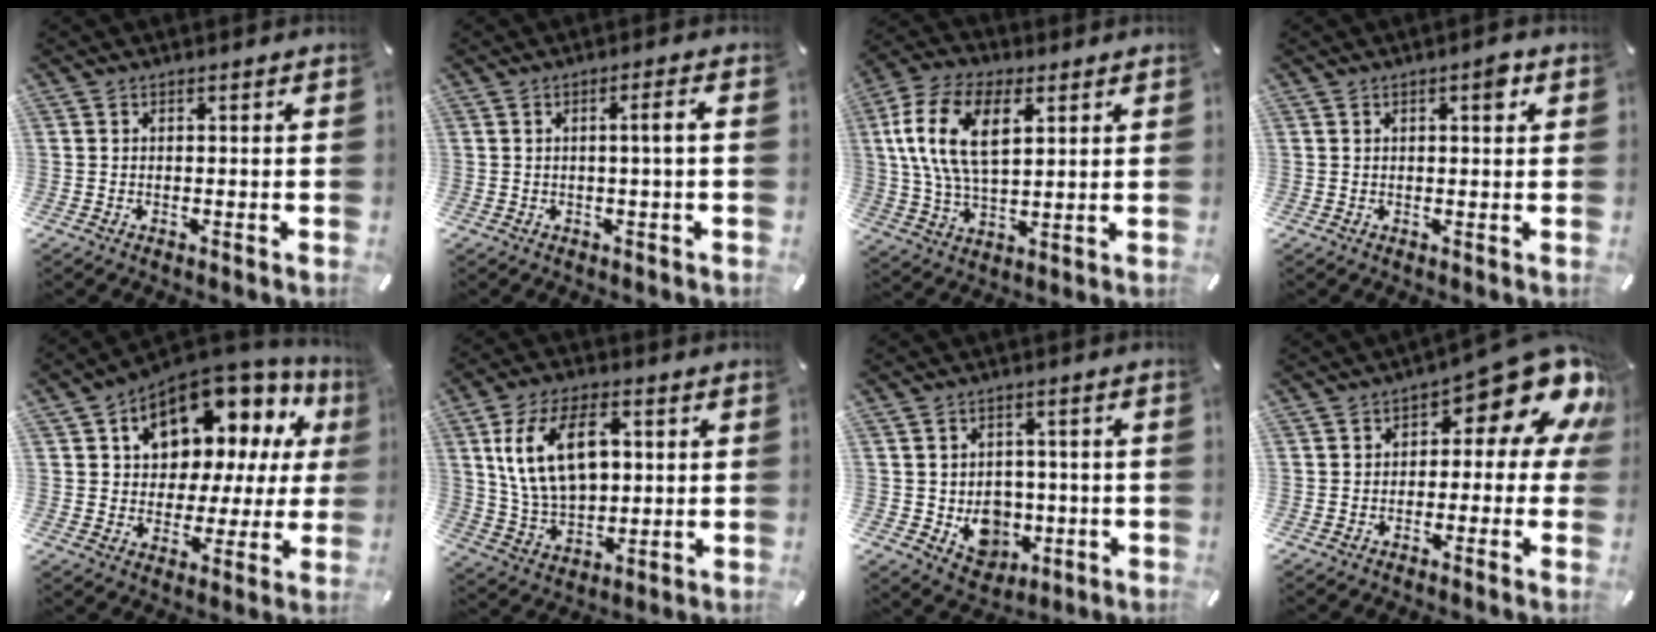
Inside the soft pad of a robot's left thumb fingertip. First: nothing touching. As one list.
[{"total": 3.9, "force": [0.2, 0.1, 3.9], "torque": [-0.071, -0.001, 0.000]}, {"total": 14.8, "force": [4.8, 8.2, 11.3], "torque": [-0.269, 0.003, 0.082]}, {"total": 3.2, "force": [1.3, 1.1, 2.7], "torque": [-0.032, -0.002, 0.015]}, {"total": 12.6, "force": [6.8, 8.4, 6.5], "torque": [-0.099, -0.059, 0.118]}, {"total": 15.0, "force": [3.7, 10.0, 10.5], "torque": [-0.205, 0.006, 0.065]}, {"total": 8.2, "force": [-0.8, 7.3, 3.5], "torque": [-0.036, 0.005, -0.003]}, {"total": 14.5, "force": [6.7, 6.0, 11.4], "torque": [-0.147, -0.051, 0.108]}]